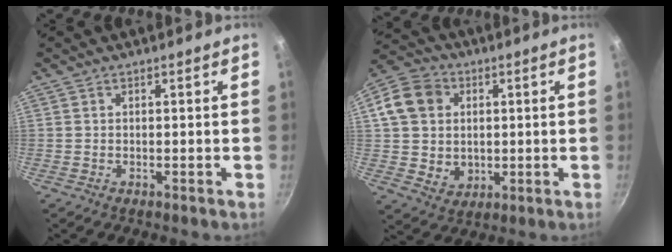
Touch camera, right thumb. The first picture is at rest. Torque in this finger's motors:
{"motor_torque": [-0.07, 0.27, 0.45, -0.47, 0.10]}